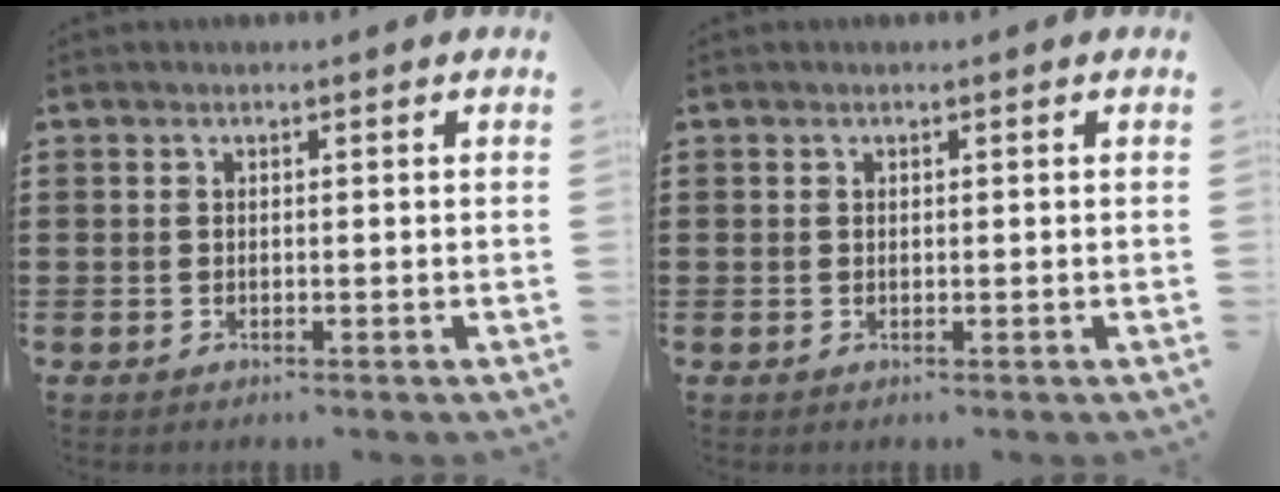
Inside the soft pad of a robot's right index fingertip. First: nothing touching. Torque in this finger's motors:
{"motor_torque": [0.11, 0.34, 0.03, 0.01]}